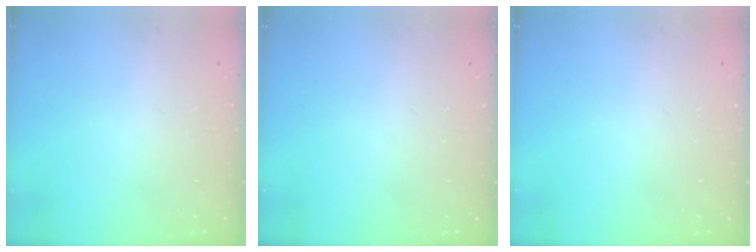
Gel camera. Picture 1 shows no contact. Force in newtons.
{"total": 0.0}
{"total": 0.0}